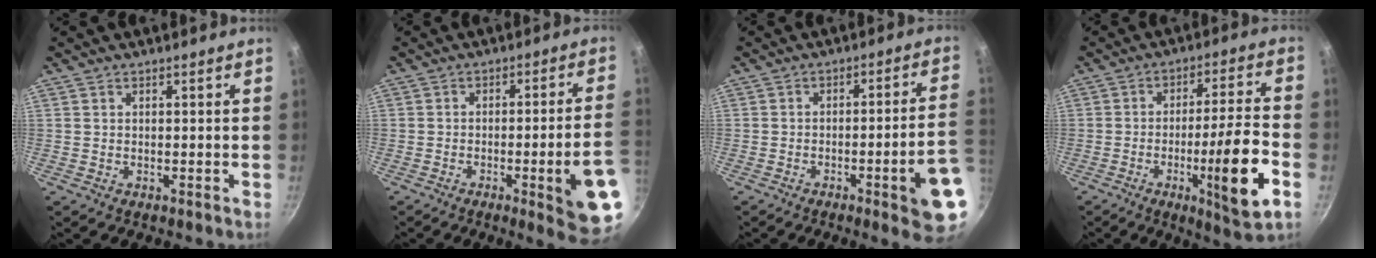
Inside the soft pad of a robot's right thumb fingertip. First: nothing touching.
{"total": 13.8, "force": [-4.8, 1.6, 12.8], "torque": [-0.149, 0.027, -0.056]}
{"total": 13.2, "force": [-5.0, 1.6, 12.1], "torque": [-0.138, 0.033, -0.062]}
{"total": 15.6, "force": [-5.3, 1.6, 14.6], "torque": [-0.222, 0.022, -0.074]}